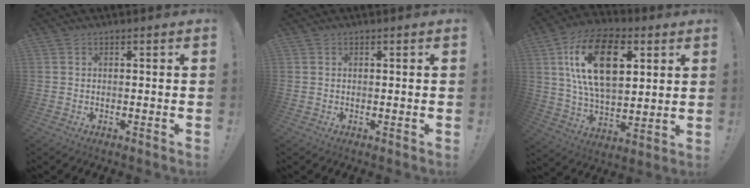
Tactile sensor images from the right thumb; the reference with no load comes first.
{"total": 0.0}
{"total": 22.5, "force": [7.3, 13.0, 16.8], "torque": [-0.289, -0.017, 0.120]}